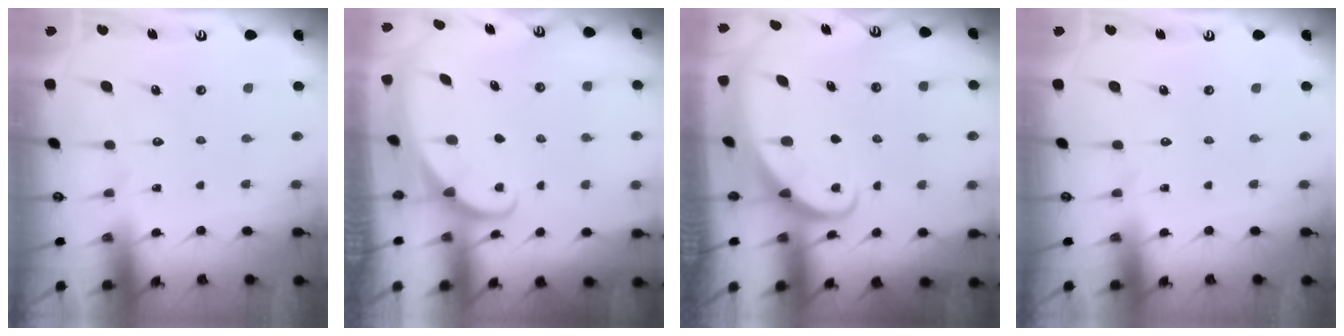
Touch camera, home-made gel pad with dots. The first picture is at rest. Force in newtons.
{"total": 1.2, "press": 1.2, "slide": 0.0}
{"total": 2.3, "press": 2.3, "slide": 0.2}
{"total": 0.0}